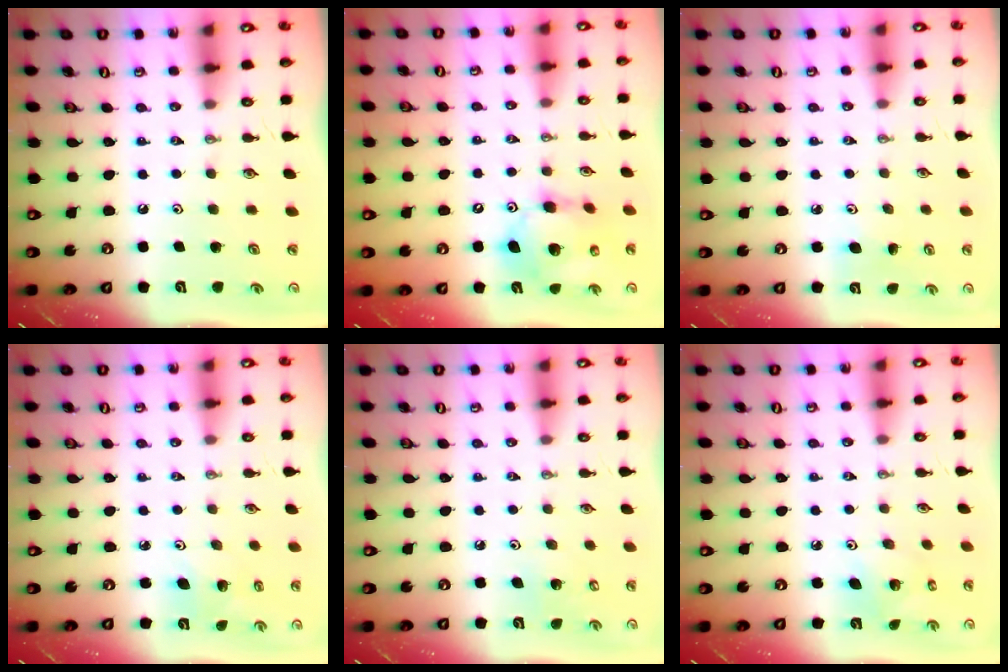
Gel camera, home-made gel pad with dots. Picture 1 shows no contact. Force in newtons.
{"total": 13.5, "press": 13.3, "slide": 2.4}
{"total": 5.0, "press": 4.9, "slide": 0.6}
{"total": 3.3, "press": 2.4, "slide": 2.3}
{"total": 4.1, "press": 4.1, "slide": 0.2}
{"total": 4.8, "press": 4.7, "slide": 0.5}